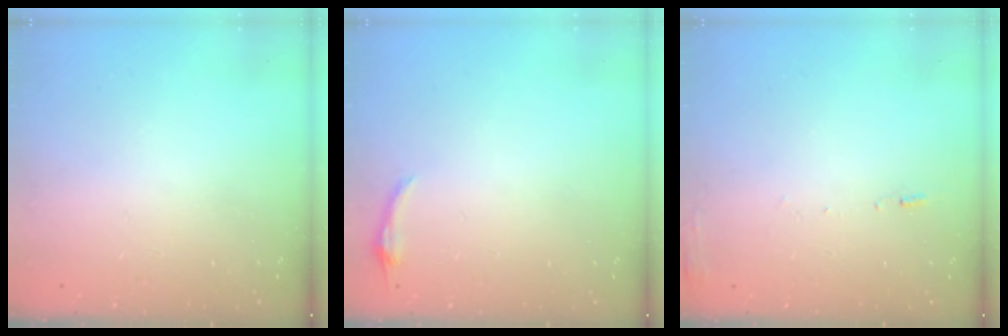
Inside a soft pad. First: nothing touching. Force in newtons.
{"total": 4.2, "press": 3.6, "slide": 2.0}
{"total": 7.2, "press": 7.2, "slide": 0.7}